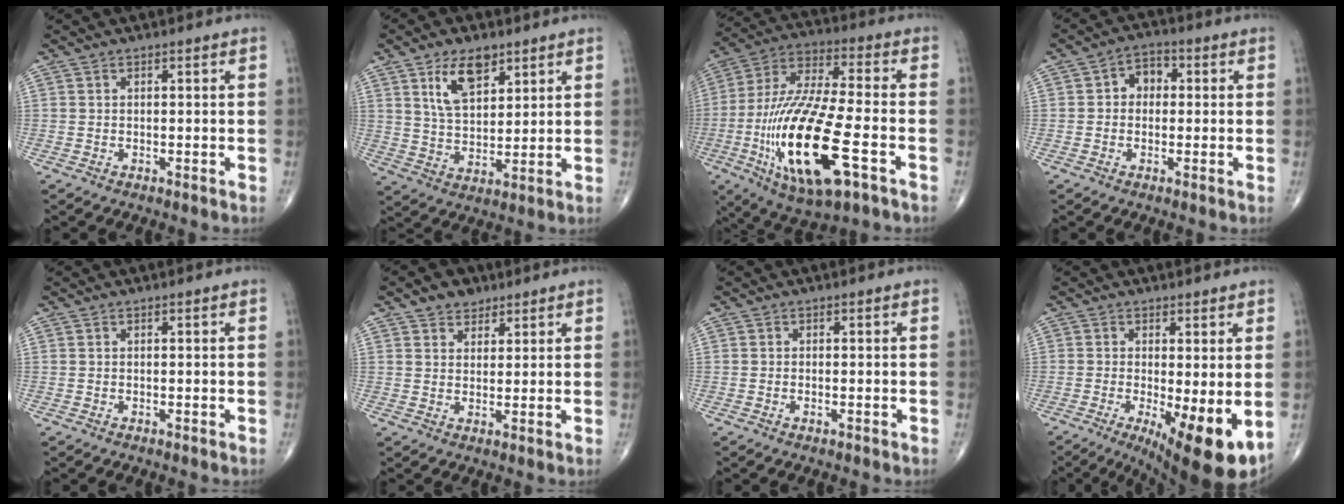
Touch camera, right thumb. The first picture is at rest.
{"total": 10.0, "force": [5.6, 5.0, 6.6], "torque": [-0.099, -0.031, 0.109]}
{"total": 24.6, "force": [-7.3, 7.8, 22.2], "torque": [-0.479, 0.009, -0.117]}
{"total": 4.8, "force": [0.4, 3.8, 3.0], "torque": [-0.022, 0.017, -0.004]}
{"total": 0.0}
{"total": 4.8, "force": [3.2, 3.2, 1.6], "torque": [-0.004, -0.017, 0.052]}
{"total": 0.7, "force": [-0.3, 0.3, 0.6], "torque": [-0.013, 0.002, -0.004]}
{"total": 11.7, "force": [-2.7, 3.3, 10.9], "torque": [-0.162, -0.023, -0.032]}